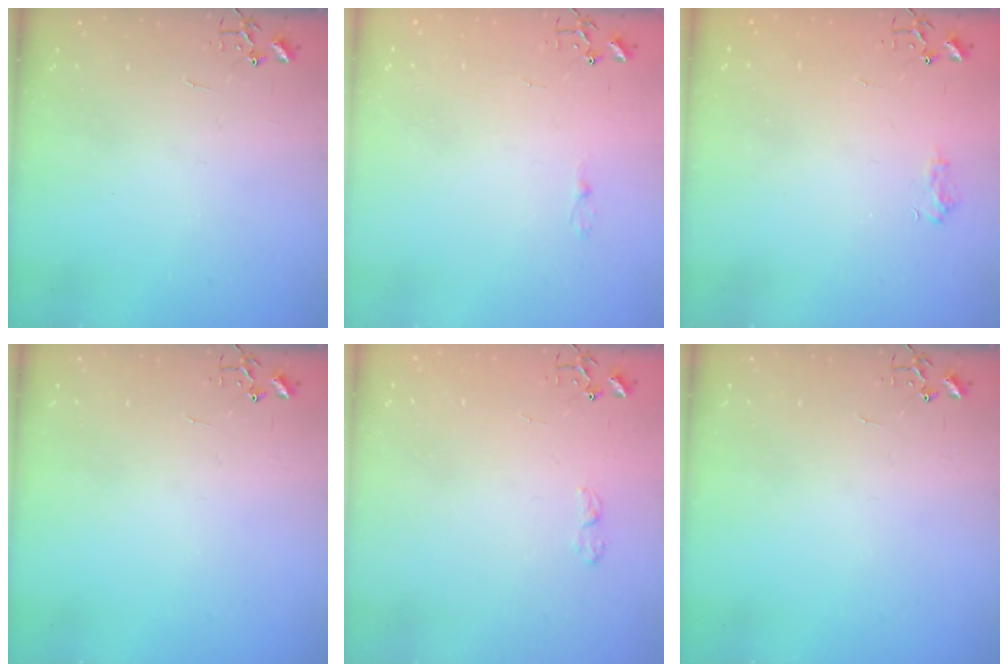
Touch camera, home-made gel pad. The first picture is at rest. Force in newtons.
{"total": 2.5, "press": 2.5, "slide": 0.3}
{"total": 6.6, "press": 6.6, "slide": 0.8}
{"total": 0.0}
{"total": 4.4, "press": 4.3, "slide": 0.7}
{"total": 0.0}